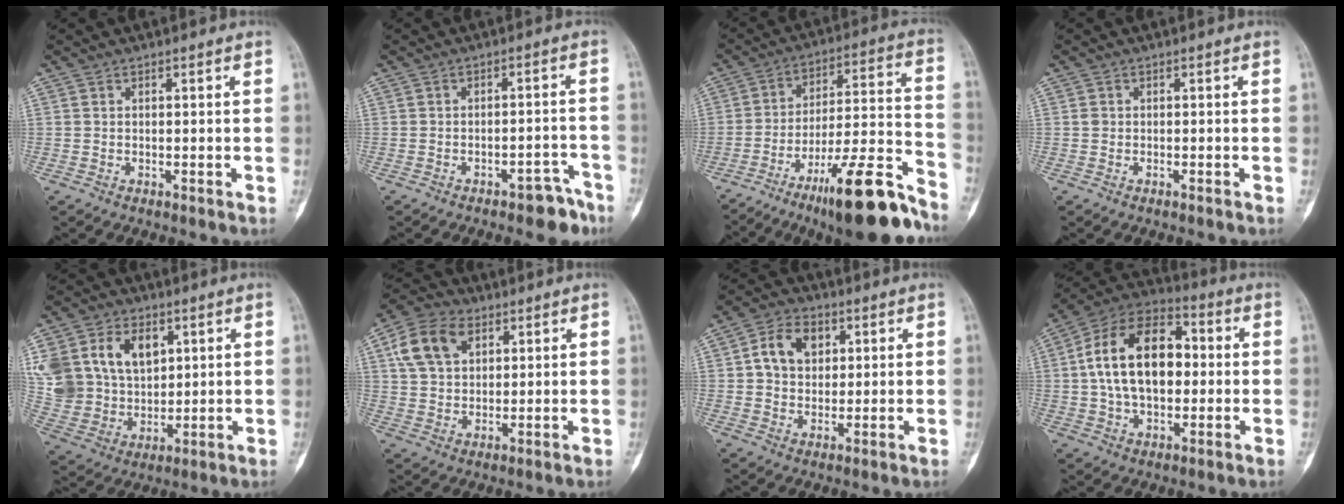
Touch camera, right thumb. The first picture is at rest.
{"total": 6.2, "force": [-4.5, 2.7, 3.3], "torque": [-0.020, 0.042, -0.054]}
{"total": 20.4, "force": [-14.6, 3.5, 13.8], "torque": [-0.182, 0.094, -0.233]}
{"total": 0.7, "force": [-0.4, 0.4, 0.4], "torque": [-0.002, 0.001, -0.008]}
{"total": 23.6, "force": [7.9, 17.5, 13.6], "torque": [-0.299, 0.024, 0.172]}
{"total": 11.3, "force": [4.5, 7.7, 6.9], "torque": [-0.118, 0.002, 0.083]}
{"total": 8.4, "force": [2.2, 6.4, 5.1], "torque": [-0.058, 0.001, 0.033]}
{"total": 19.2, "force": [1.7, 11.9, 15.0], "torque": [-0.241, 0.027, 0.024]}